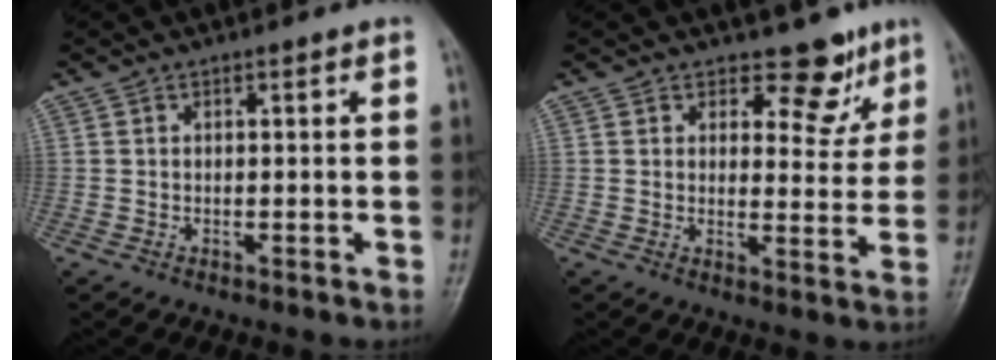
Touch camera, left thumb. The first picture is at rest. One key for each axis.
{"total": 6.9, "fx": 5.0, "fy": 4.1, "fz": 2.2, "tx": 0.011, "ty": -0.032, "tz": 0.065}